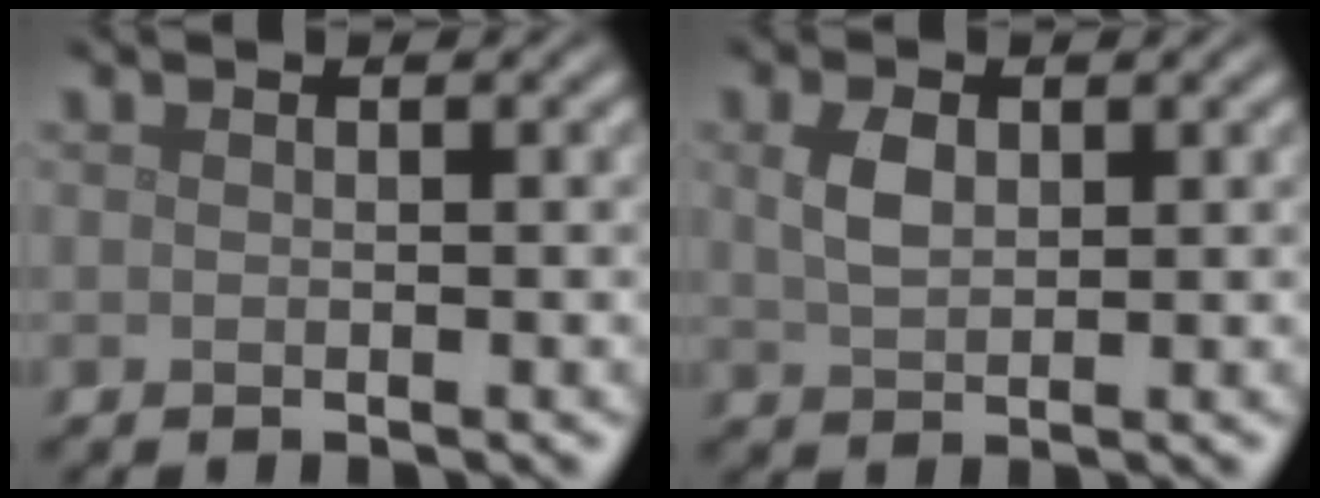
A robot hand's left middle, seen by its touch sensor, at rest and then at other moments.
{"total": 2.6, "force": [0.8, 1.7, 1.9], "torque": [-0.044, 0.001, 0.018]}